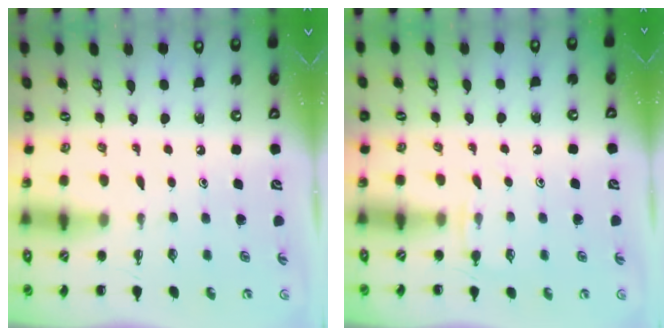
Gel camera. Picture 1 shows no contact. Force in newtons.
{"total": 4.4, "press": 4.2, "slide": 1.4}